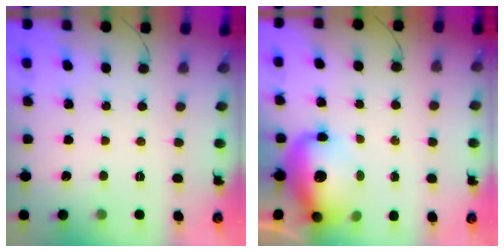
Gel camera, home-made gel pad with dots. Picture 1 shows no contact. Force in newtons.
{"total": 13.8, "press": 13.5, "slide": 2.9}